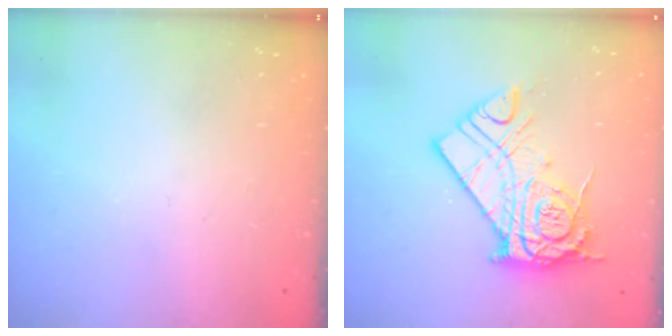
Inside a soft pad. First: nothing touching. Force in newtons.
{"total": 16.4, "press": 16.4, "slide": 1.2}